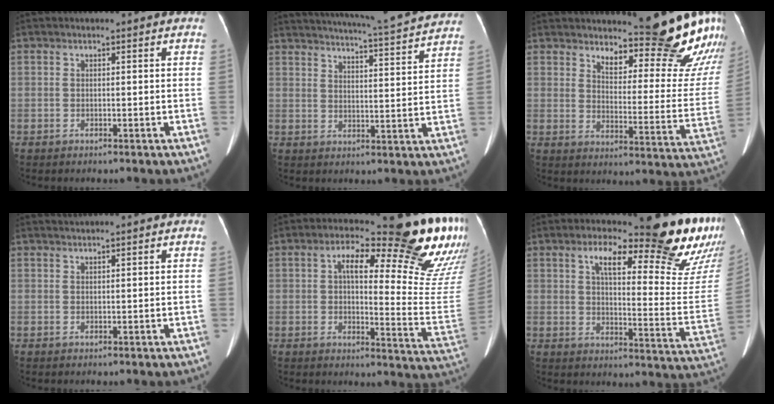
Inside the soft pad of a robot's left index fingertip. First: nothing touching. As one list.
[{"total": 18.6, "force": [17.3, -0.1, 6.6], "torque": [-0.115, -0.018, 0.226]}, {"total": 18.6, "force": [16.7, 3.1, 7.6], "torque": [-0.079, -0.094, 0.197]}, {"total": 3.3, "force": [3.0, -0.3, 1.2], "torque": [-0.015, 0.030, 0.049]}, {"total": 22.6, "force": [13.9, 4.1, 17.3], "torque": [-0.196, -0.022, 0.165]}, {"total": 23.4, "force": [17.3, 3.5, 15.3], "torque": [-0.191, -0.057, 0.210]}]